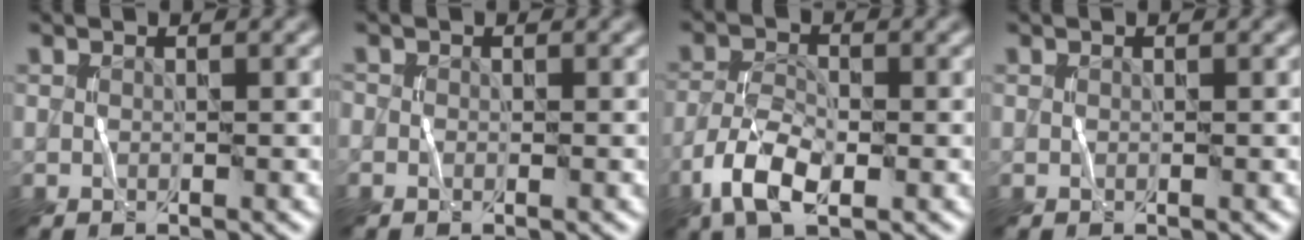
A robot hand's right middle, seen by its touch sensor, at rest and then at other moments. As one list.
[{"total": 0.5, "force": [-0.2, 0.4, 0.2], "torque": [-0.002, 0.000, -0.002]}, {"total": 4.9, "force": [-2.4, 2.1, 3.7], "torque": [-0.078, -0.001, -0.049]}, {"total": 0.0}]